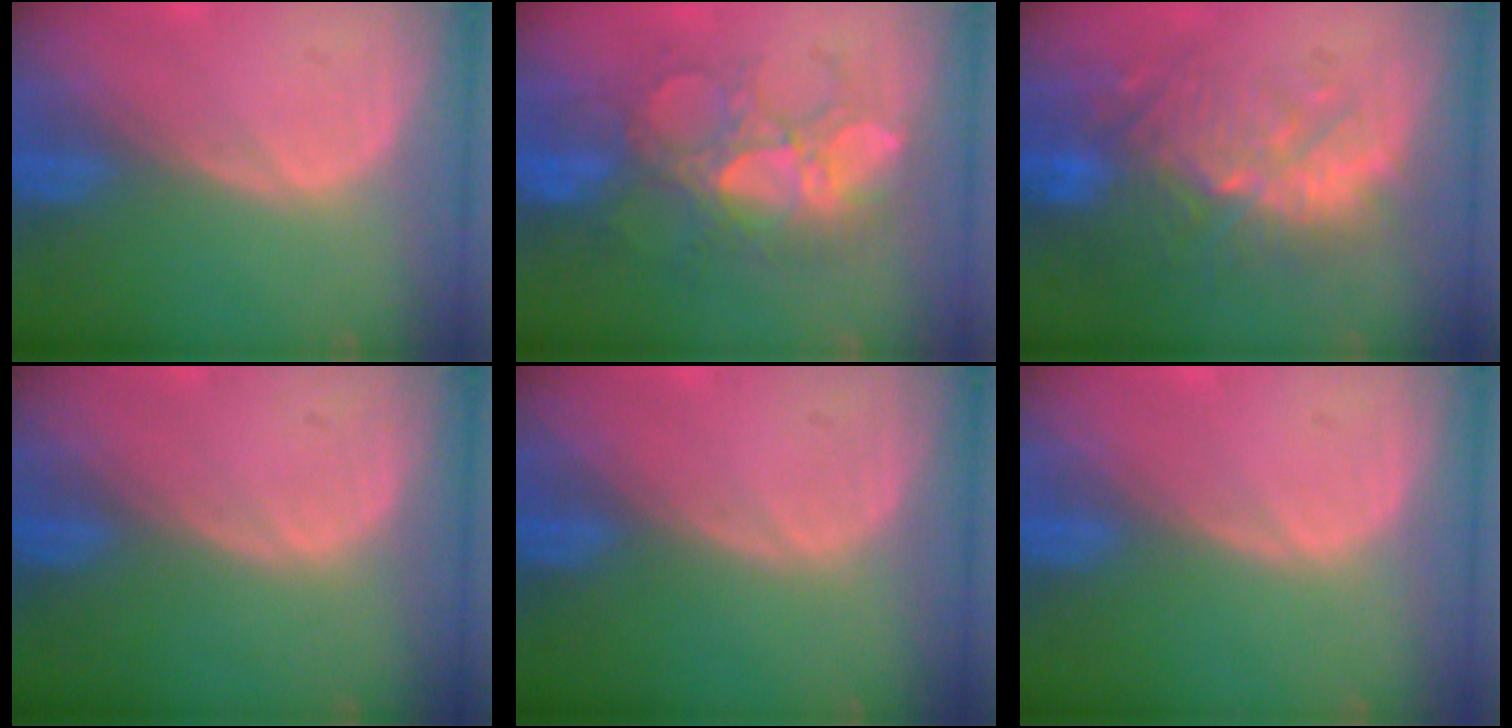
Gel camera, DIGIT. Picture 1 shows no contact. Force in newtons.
{"total": 9.1, "press": 8.9, "slide": 1.8}
{"total": 11.2, "press": 9.9, "slide": 5.4}
{"total": 0.0}
{"total": 0.0}
{"total": 0.0}